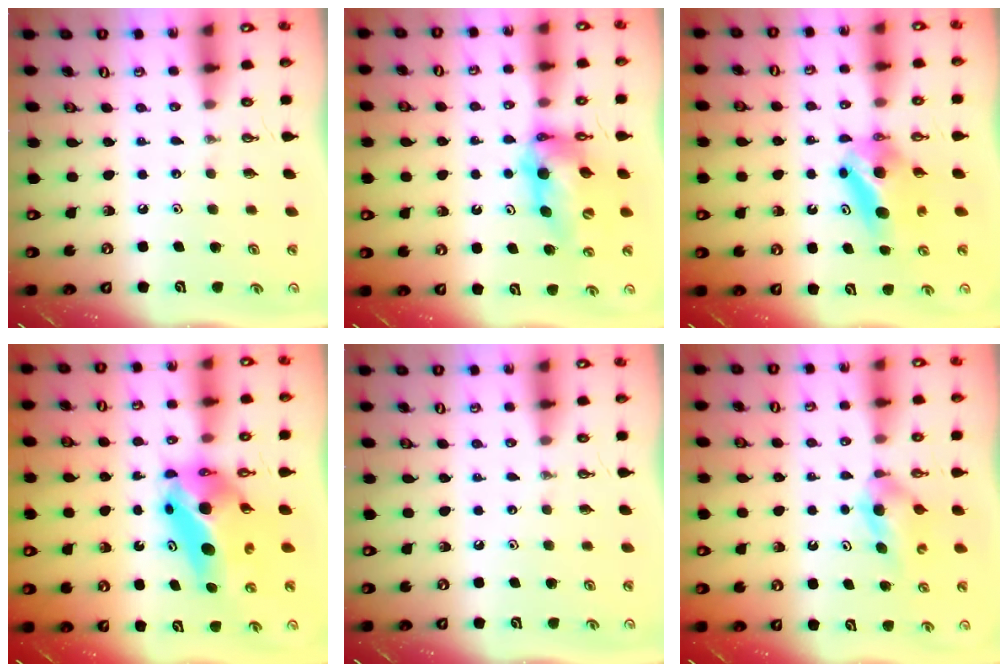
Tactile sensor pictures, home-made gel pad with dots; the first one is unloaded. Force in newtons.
{"total": 11.6, "press": 11.6, "slide": 1.1}
{"total": 8.3, "press": 5.9, "slide": 5.9}
{"total": 10.0, "press": 9.7, "slide": 2.3}
{"total": 0.0}
{"total": 4.4, "press": 4.3, "slide": 0.9}